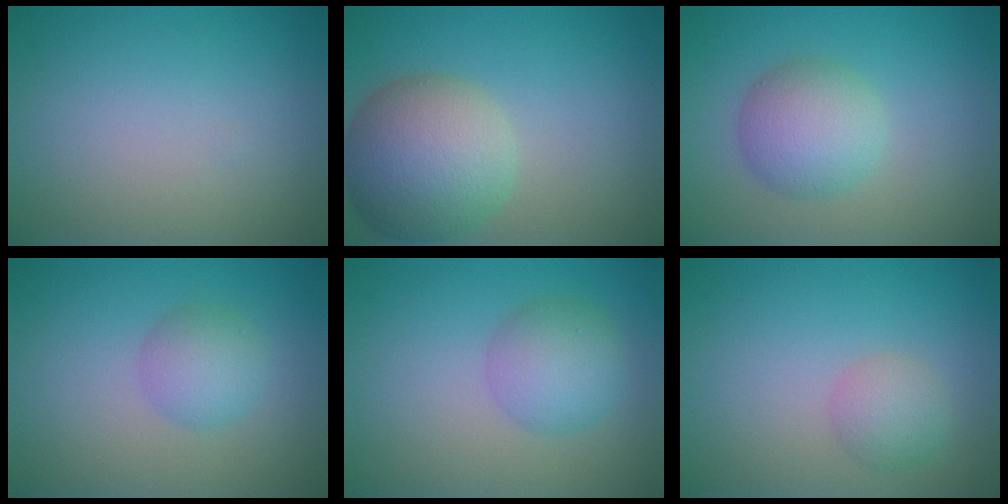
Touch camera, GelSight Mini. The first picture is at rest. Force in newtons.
{"total": 8.3, "press": 8.3, "slide": 0.3}
{"total": 4.4, "press": 4.4, "slide": 0.2}
{"total": 2.7, "press": 2.7, "slide": 0.1}
{"total": 3.7, "press": 3.7, "slide": 0.1}
{"total": 2.1, "press": 2.1, "slide": 0.1}